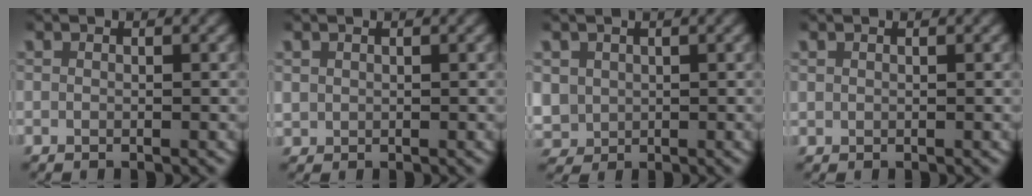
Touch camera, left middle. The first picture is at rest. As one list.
[{"total": 1.6, "force": [0.3, 1.5, 0.4], "torque": [-0.015, -0.001, 0.007]}, {"total": 5.2, "force": [0.0, 4.9, 1.7], "torque": [-0.063, -0.021, 0.009]}, {"total": 0.6, "force": [0.3, 0.5, 0.1], "torque": [0.000, 0.002, 0.005]}]